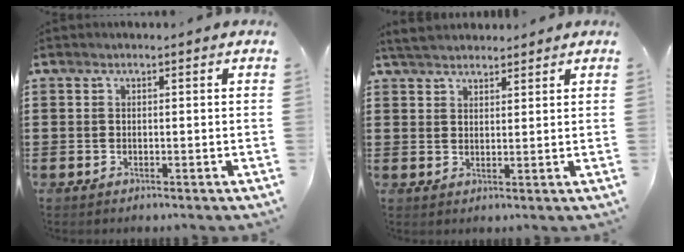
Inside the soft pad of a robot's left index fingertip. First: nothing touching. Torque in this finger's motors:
{"motor_torque": [2.14, 0.00, 0.40, 0.10]}